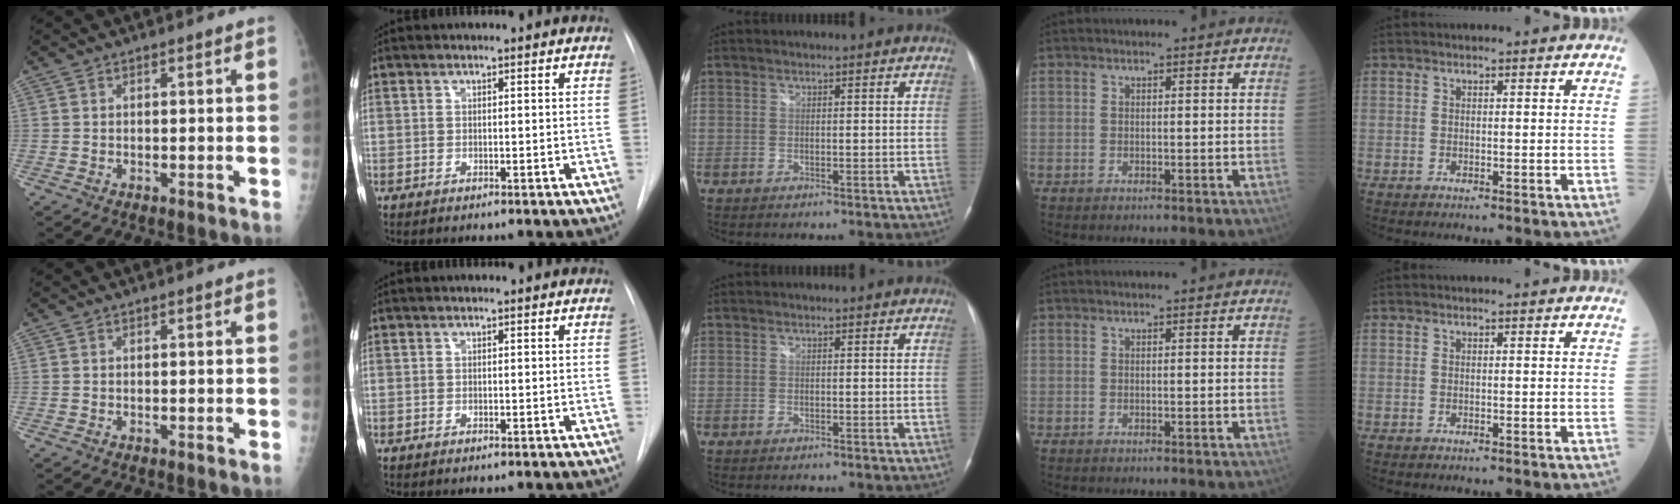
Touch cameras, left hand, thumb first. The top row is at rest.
{}